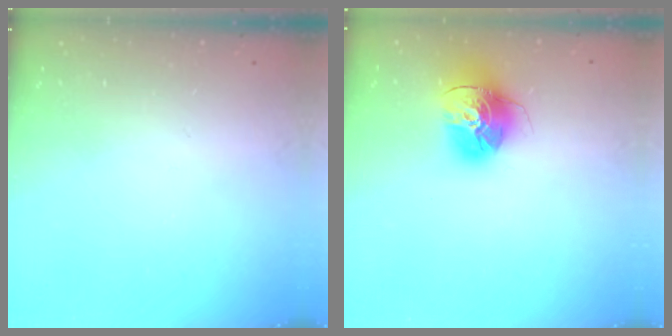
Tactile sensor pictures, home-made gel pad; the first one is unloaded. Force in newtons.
{"total": 16.4, "press": 16.3, "slide": 1.8}